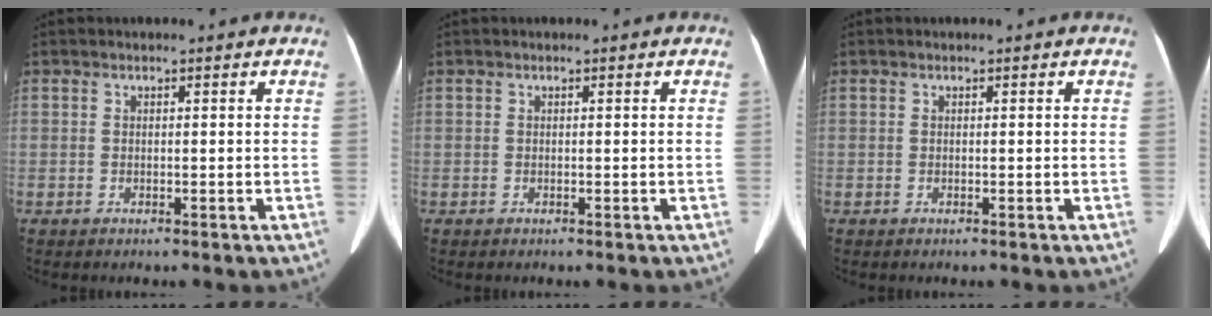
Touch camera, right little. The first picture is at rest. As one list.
[{"total": 0.0}, {"total": 0.0}]